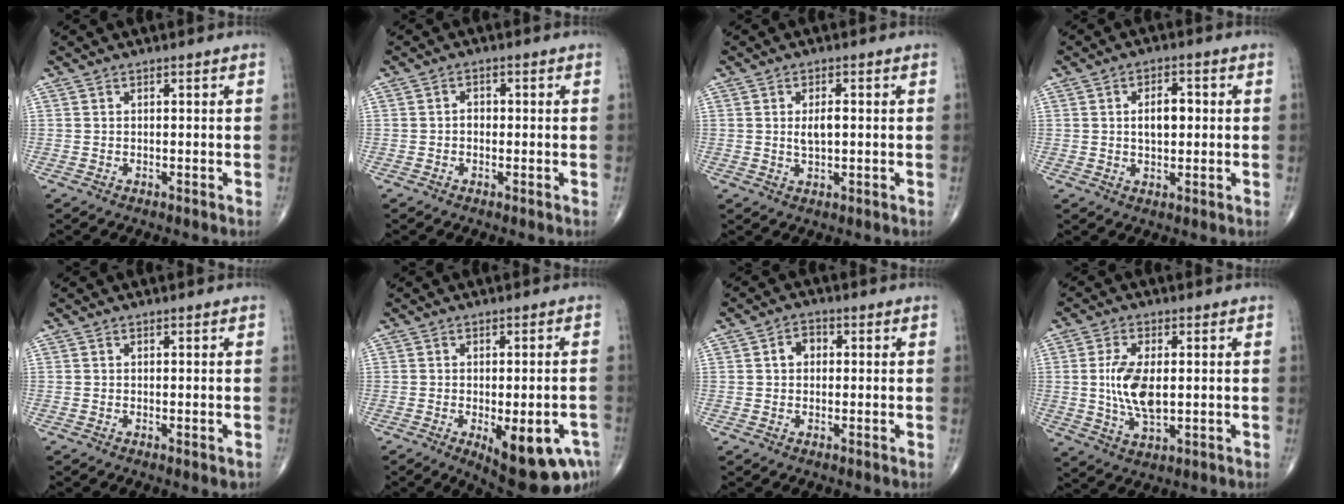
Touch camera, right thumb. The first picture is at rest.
{"total": 1.8, "force": [-0.2, 1.4, 1.1], "torque": [-0.008, 0.006, -0.006]}
{"total": 3.5, "force": [0.3, 1.6, 3.1], "torque": [-0.054, -0.002, 0.008]}
{"total": 5.6, "force": [0.6, 3.2, 4.6], "torque": [-0.065, 0.006, 0.010]}
{"total": 1.2, "force": [-0.4, 0.5, 1.1], "torque": [-0.012, -0.003, -0.005]}
{"total": 14.4, "force": [-5.8, 5.4, 12.1], "torque": [-0.119, 0.007, -0.060]}
{"total": 3.3, "force": [0.4, 2.6, 1.9], "torque": [-0.019, 0.013, 0.001]}
{"total": 9.5, "force": [0.5, 4.6, 8.3], "torque": [-0.166, -0.011, 0.014]}